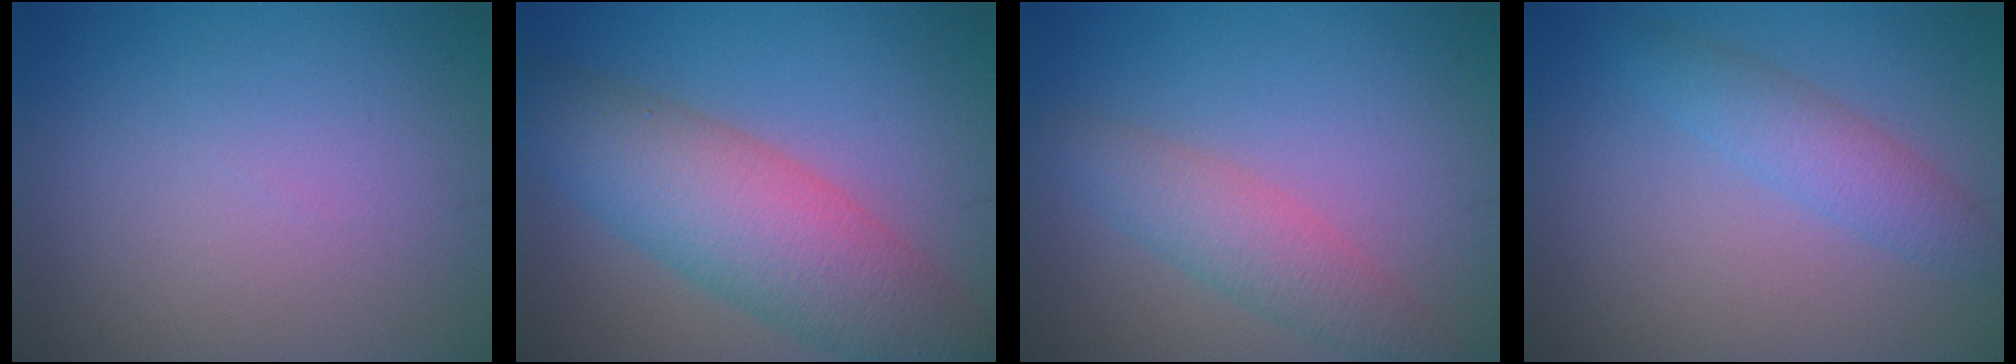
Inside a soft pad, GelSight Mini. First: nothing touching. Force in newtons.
{"total": 8.1, "press": 8.1, "slide": 0.5}
{"total": 3.5, "press": 3.5, "slide": 0.2}
{"total": 2.9, "press": 2.9, "slide": 0.1}